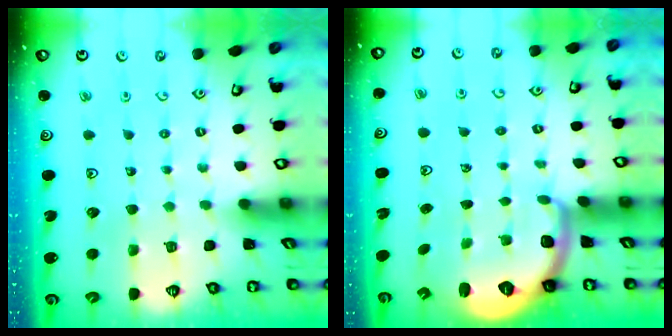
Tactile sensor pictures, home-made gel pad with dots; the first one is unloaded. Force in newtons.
{"total": 1.9, "press": 1.8, "slide": 0.5}